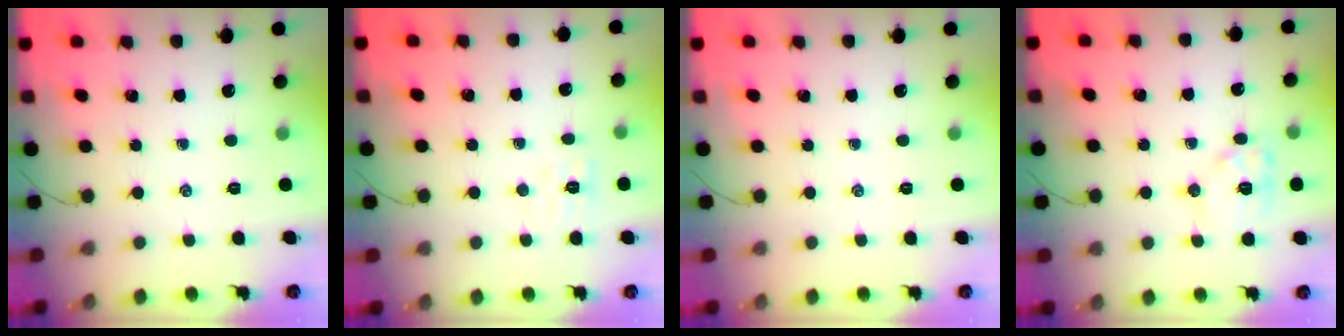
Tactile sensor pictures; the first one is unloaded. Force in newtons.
{"total": 6.2, "press": 6.1, "slide": 1.3}
{"total": 0.0}
{"total": 9.0, "press": 9.0, "slide": 0.3}